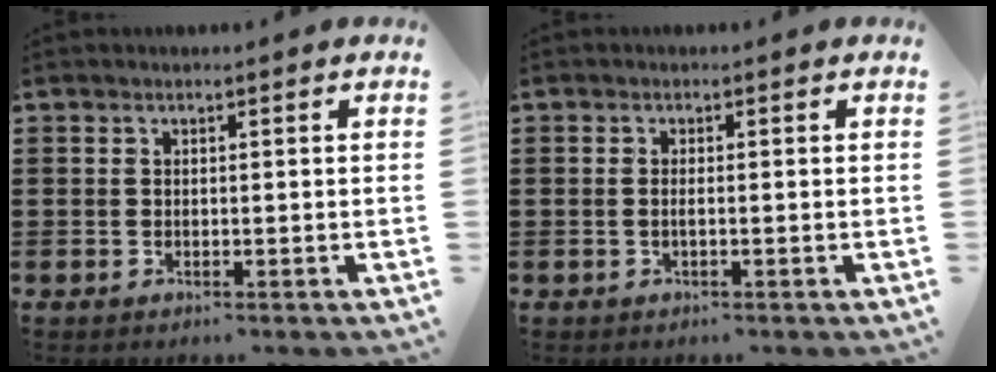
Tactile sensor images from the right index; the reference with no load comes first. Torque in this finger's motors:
{"motor_torque": [-0.06, 2.08, -0.08, -0.01]}